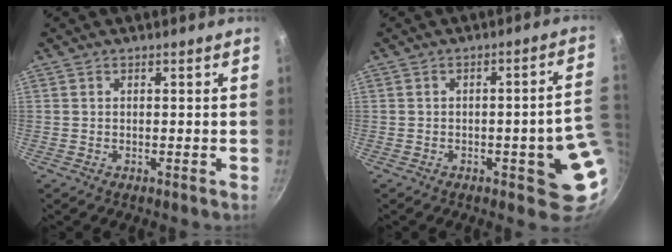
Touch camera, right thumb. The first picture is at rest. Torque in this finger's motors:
{"motor_torque": [2.07, 0.98, 0.64, -0.11, 0.04]}